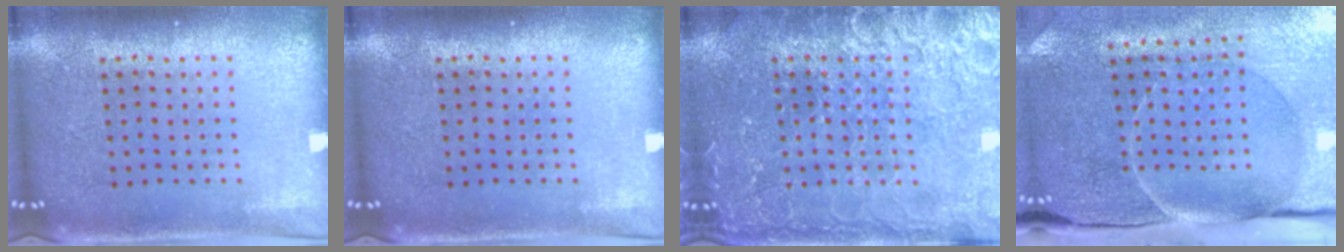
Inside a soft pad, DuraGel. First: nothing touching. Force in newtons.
{"total": 0.0}
{"total": 3.7, "press": 3.7, "slide": 0.5}
{"total": 4.5, "press": 3.8, "slide": 2.3}